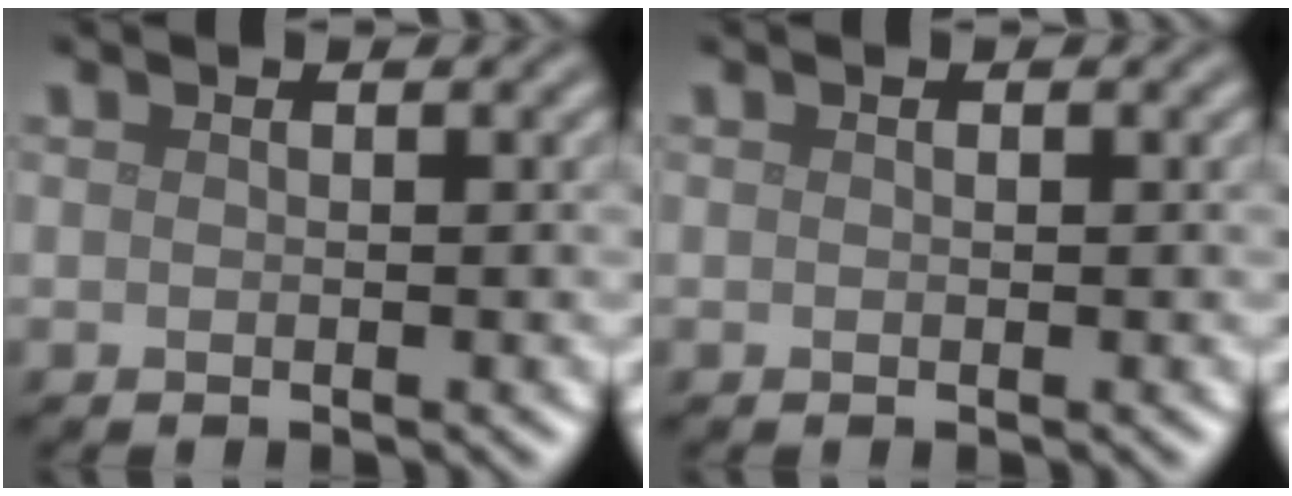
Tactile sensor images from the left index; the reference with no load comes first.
{"total": 0.0}